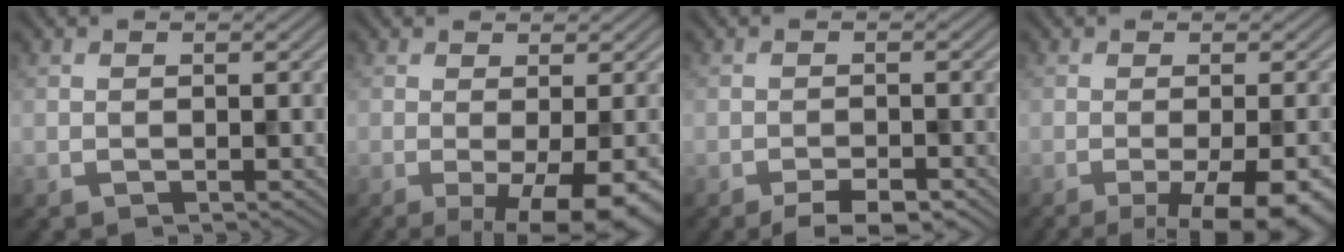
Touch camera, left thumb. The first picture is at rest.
{"total": 8.2, "force": [-2.7, 2.3, 7.4], "torque": [-0.102, -0.008, -0.031]}
{"total": 3.8, "force": [-2.7, 1.1, 2.4], "torque": [-0.036, 0.001, -0.042]}
{"total": 11.1, "force": [-4.9, 3.3, 9.4], "torque": [-0.102, -0.002, -0.060]}